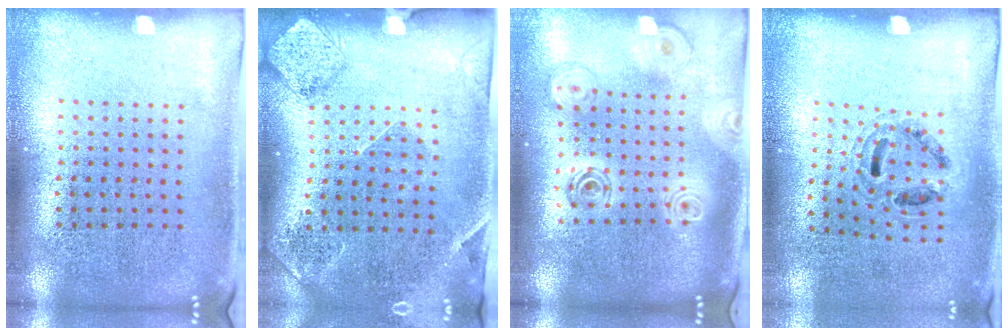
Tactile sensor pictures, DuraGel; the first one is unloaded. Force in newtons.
{"total": 1.6, "press": 1.5, "slide": 0.5}
{"total": 2.2, "press": 1.8, "slide": 1.4}
{"total": 0.9, "press": 0.8, "slide": 0.5}